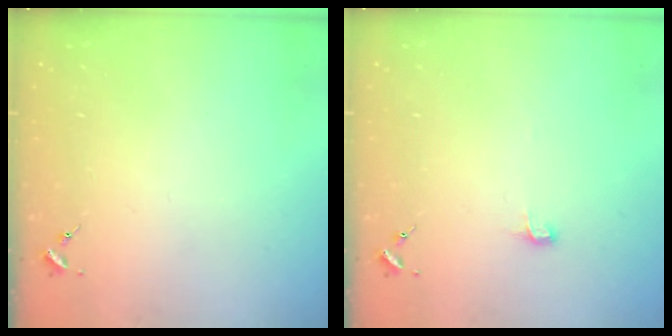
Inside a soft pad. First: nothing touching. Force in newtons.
{"total": 3.9, "press": 3.9, "slide": 0.4}